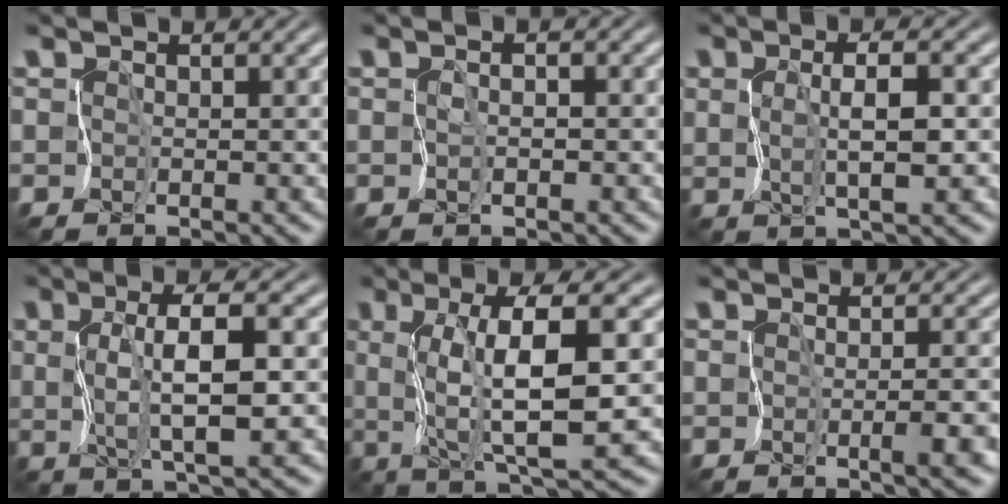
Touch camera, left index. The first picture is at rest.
{"total": 1.4, "force": [-0.6, 0.8, 1.0], "torque": [-0.008, 0.001, -0.002]}
{"total": 3.4, "force": [0.1, 1.1, 3.2], "torque": [-0.065, -0.001, 0.007]}
{"total": 5.2, "force": [0.5, 1.5, 4.9], "torque": [-0.095, -0.001, 0.012]}
{"total": 8.0, "force": [1.3, 1.4, 7.8], "torque": [-0.130, 0.000, 0.028]}
{"total": 2.5, "force": [-1.0, 0.5, 2.2], "torque": [-0.031, -0.007, -0.013]}